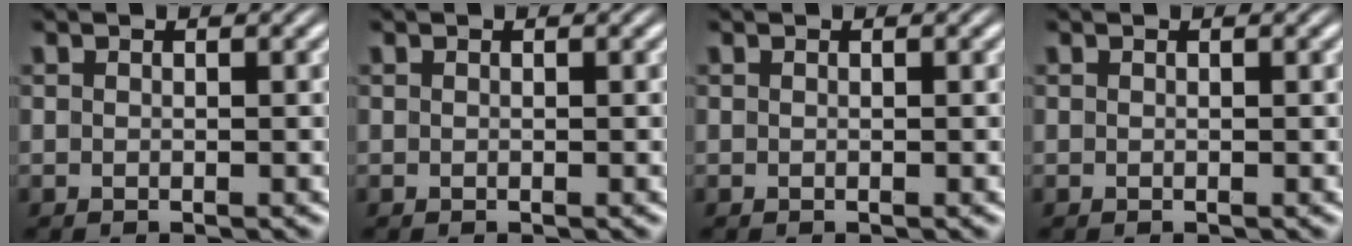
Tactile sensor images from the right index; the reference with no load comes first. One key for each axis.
{"total": 0.0}
{"total": 0.0}
{"total": 0.0}